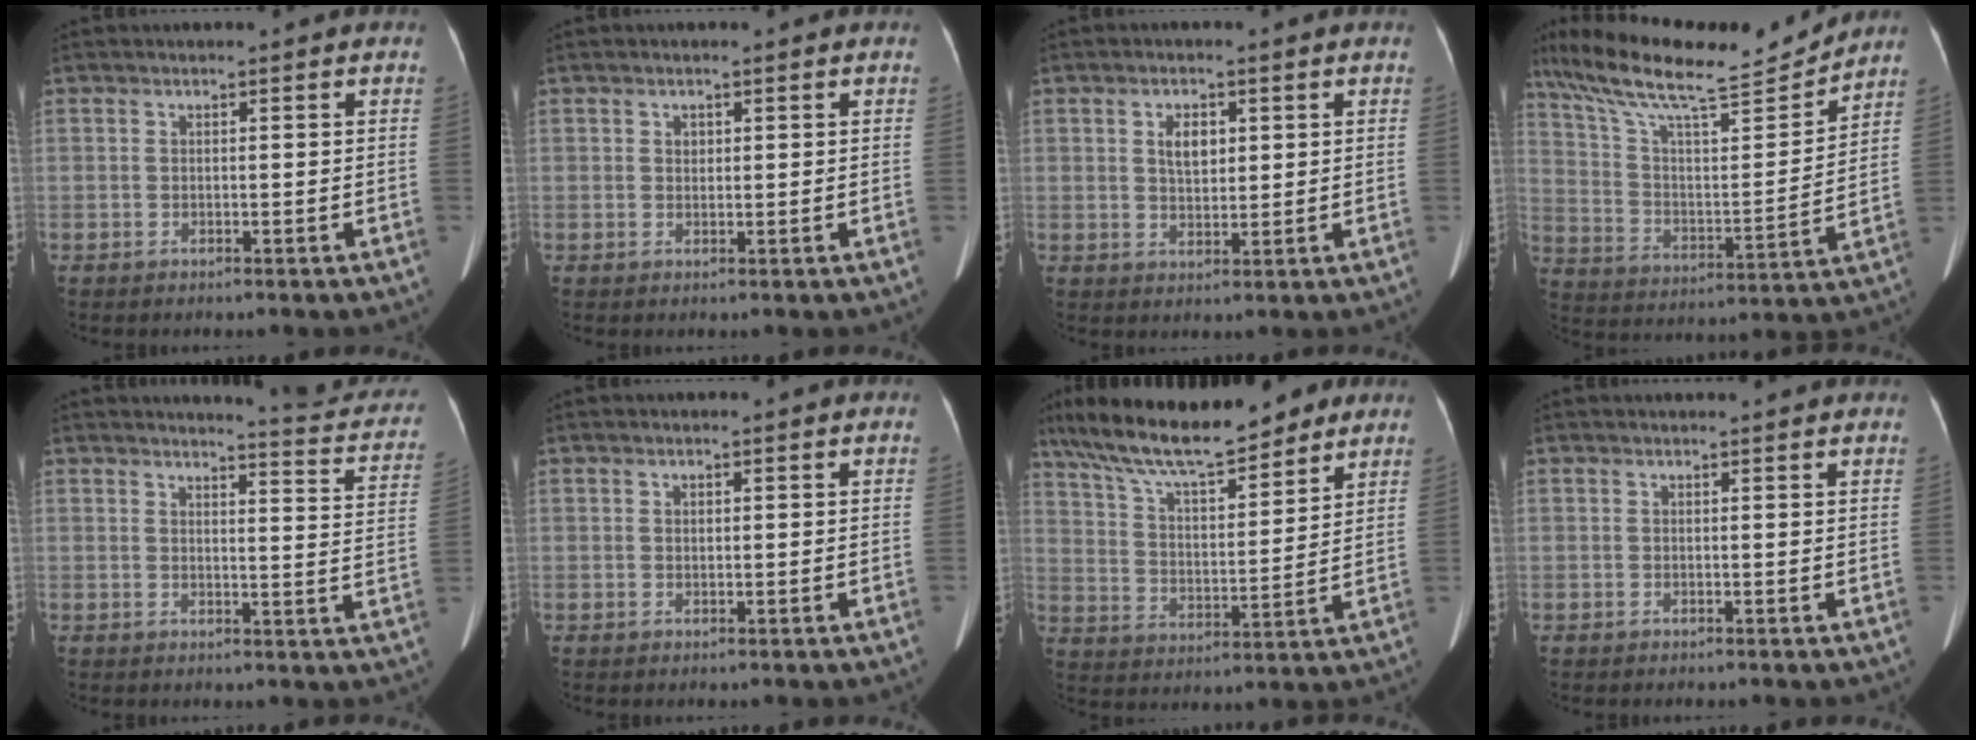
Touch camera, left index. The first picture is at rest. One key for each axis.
{"total": 0.8, "fx": 0.2, "fy": 0.7, "fz": 0.3, "tx": -0.005, "ty": -0.002, "tz": 0.004}
{"total": 3.5, "fx": 1.0, "fy": 2.1, "fz": 2.6, "tx": -0.051, "ty": 0.004, "tz": 0.022}
{"total": 20.0, "fx": 17.2, "fy": 3.1, "fz": 9.6, "tx": -0.185, "ty": 0.008, "tz": 0.288}
{"total": 10.7, "fx": 10.5, "fy": 0.5, "fz": 2.1, "tx": -0.011, "ty": -0.059, "tz": 0.095}
{"total": 0.6, "fx": 0.0, "fy": 0.5, "fz": 0.4, "tx": -0.010, "ty": -0.002, "tz": 0.003}
{"total": 19.6, "fx": 15.6, "fy": 4.9, "fz": 10.8, "tx": -0.194, "ty": 0.030, "tz": 0.260}
{"total": 1.9, "fx": 1.9, "fy": 0.0, "fz": 0.4, "tx": -0.010, "ty": 0.009, "tz": 0.021}